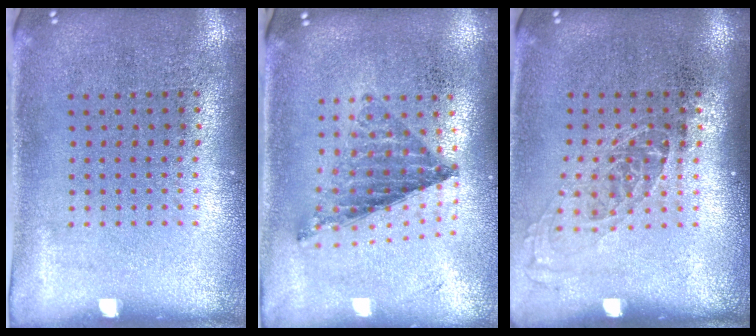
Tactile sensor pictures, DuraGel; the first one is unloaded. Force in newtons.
{"total": 0.8, "press": 0.8, "slide": 0.0}
{"total": 1.2, "press": 1.0, "slide": 0.7}